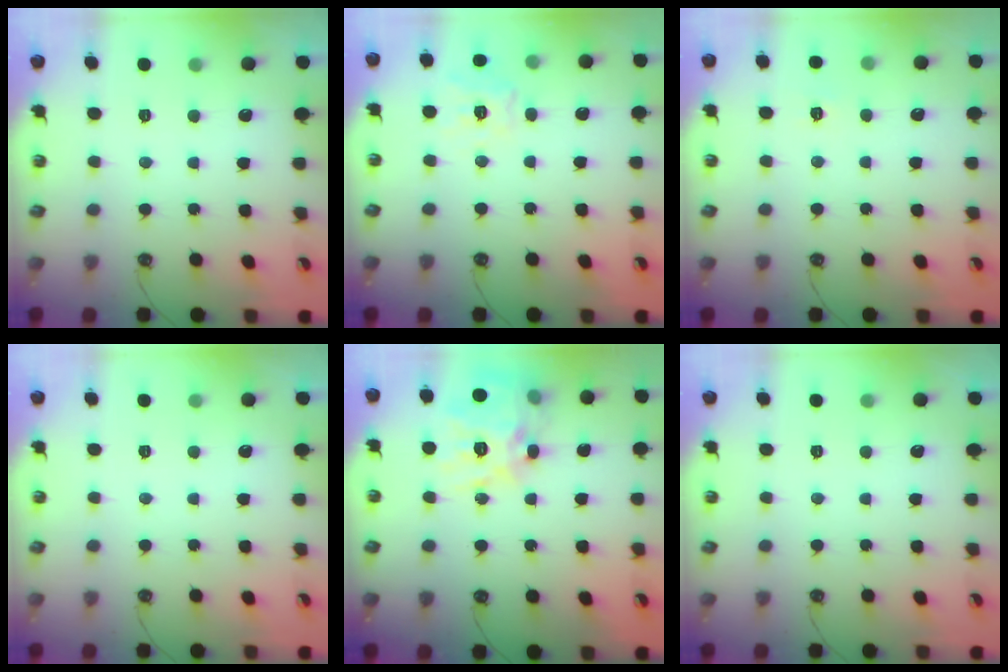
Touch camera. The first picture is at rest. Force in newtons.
{"total": 12.2, "press": 12.1, "slide": 1.5}
{"total": 3.9, "press": 3.9, "slide": 0.5}
{"total": 0.0}
{"total": 20.2, "press": 20.0, "slide": 2.8}
{"total": 0.0}